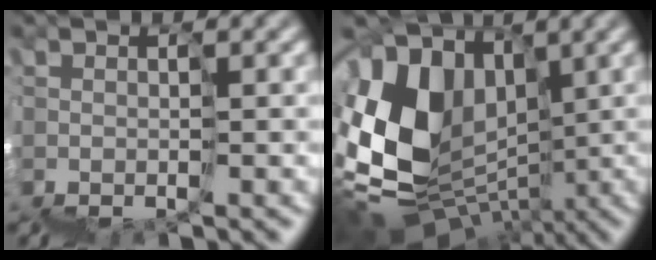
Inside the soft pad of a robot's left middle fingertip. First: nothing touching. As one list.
[{"total": 9.6, "force": [3.5, 7.5, 4.9], "torque": [-0.119, 0.037, 0.054]}]